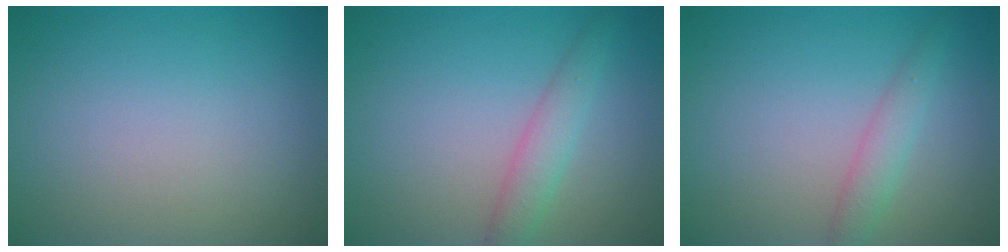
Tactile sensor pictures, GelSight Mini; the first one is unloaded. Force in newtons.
{"total": 2.5, "press": 2.5, "slide": 0.1}
{"total": 1.9, "press": 1.9, "slide": 0.1}